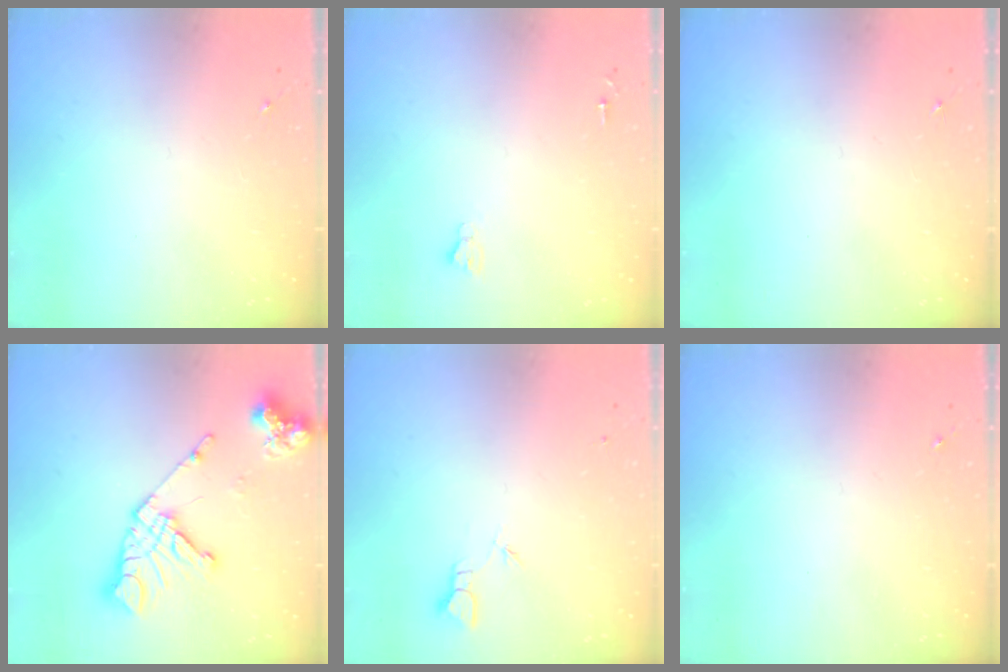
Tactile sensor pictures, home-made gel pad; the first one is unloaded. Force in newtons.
{"total": 2.7, "press": 2.7, "slide": 0.0}
{"total": 0.0}
{"total": 16.8, "press": 16.7, "slide": 2.2}
{"total": 1.8, "press": 1.8, "slide": 0.0}
{"total": 0.0}